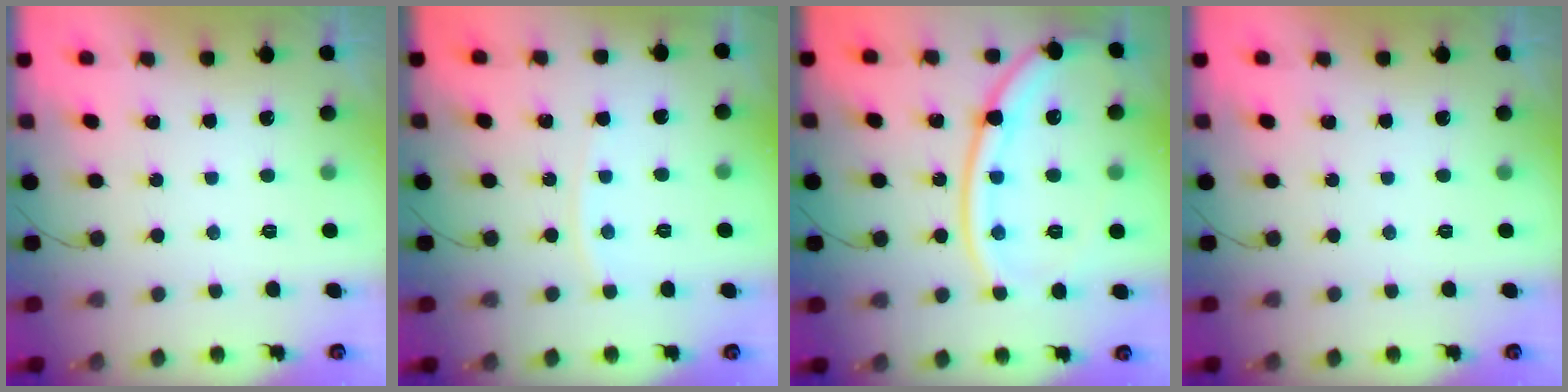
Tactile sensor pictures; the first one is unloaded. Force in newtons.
{"total": 3.9, "press": 3.9, "slide": 0.4}
{"total": 17.7, "press": 17.7, "slide": 1.2}
{"total": 0.0}